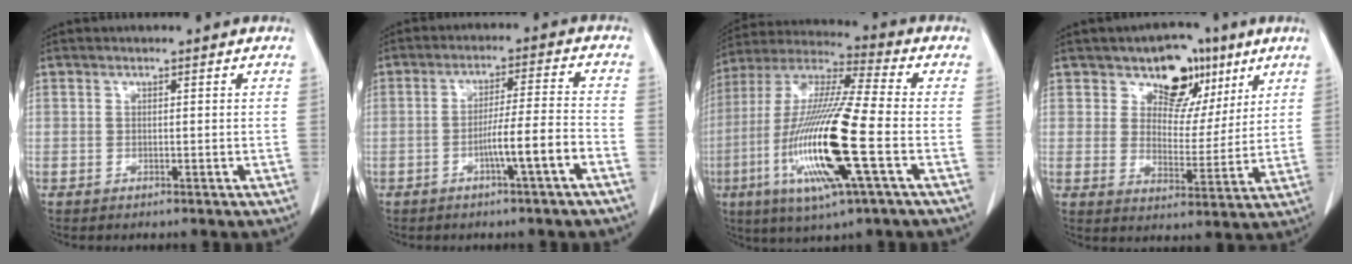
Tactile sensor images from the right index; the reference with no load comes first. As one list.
[{"total": 7.0, "force": [-3.1, -0.7, 6.2], "torque": [-0.104, 0.008, -0.052]}, {"total": 19.9, "force": [-5.5, 1.2, 19.0], "torque": [-0.404, -0.023, -0.107]}, {"total": 9.0, "force": [5.4, 5.9, 4.2], "torque": [-0.048, 0.010, 0.084]}]